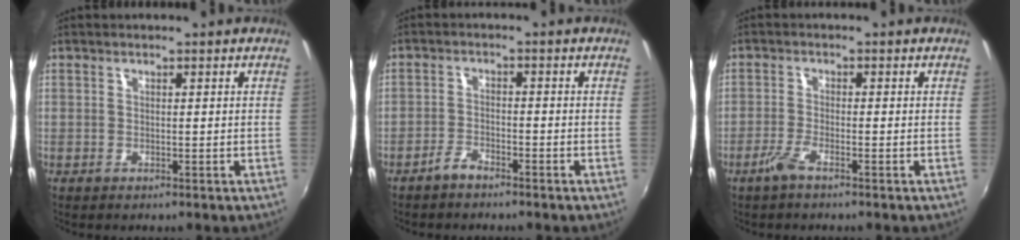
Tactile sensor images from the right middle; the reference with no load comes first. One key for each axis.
{"total": 2.7, "fx": -2.4, "fy": 0.8, "fz": 1.0, "tx": -0.033, "ty": 0.003, "tz": -0.046}
{"total": 2.9, "fx": -2.1, "fy": 0.2, "fz": 2.0, "tx": -0.055, "ty": -0.004, "tz": -0.044}